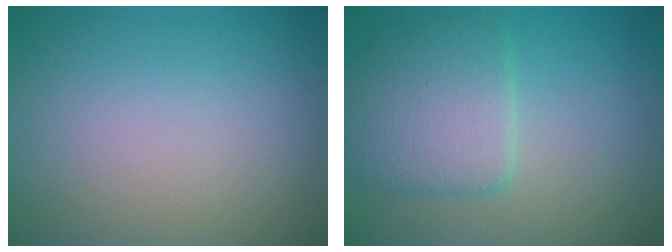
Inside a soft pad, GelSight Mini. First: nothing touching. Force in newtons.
{"total": 4.6, "press": 4.6, "slide": 0.4}